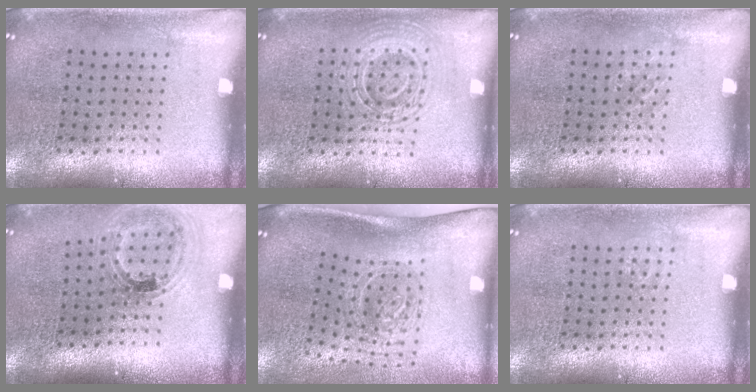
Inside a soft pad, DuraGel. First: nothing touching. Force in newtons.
{"total": 1.8, "press": 1.7, "slide": 0.4}
{"total": 0.8, "press": 0.8, "slide": 0.2}
{"total": 1.0, "press": 1.0, "slide": 0.3}
{"total": 1.9, "press": 1.3, "slide": 1.4}
{"total": 0.7, "press": 0.7, "slide": 0.1}